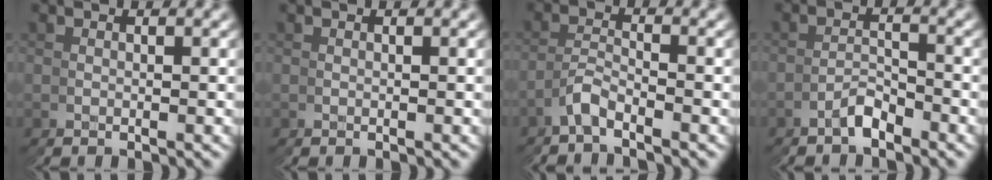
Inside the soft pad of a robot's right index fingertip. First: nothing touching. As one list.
[{"total": 0.0}, {"total": 1.8, "force": [-1.6, 0.4, -0.6], "torque": [0.005, -0.002, -0.032]}, {"total": 2.9, "force": [-2.4, 0.1, -1.5], "torque": [0.022, 0.003, -0.049]}]